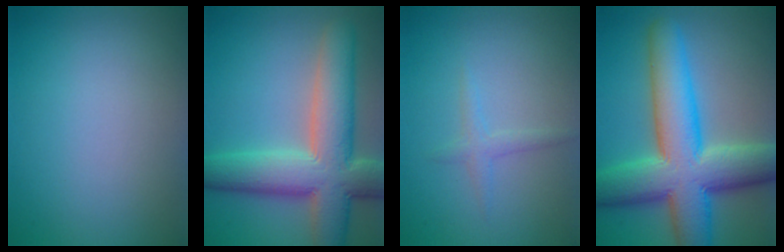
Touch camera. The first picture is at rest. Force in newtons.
{"total": 10.4, "press": 10.4, "slide": 1.0}
{"total": 1.2, "press": 1.2, "slide": 0.1}
{"total": 12.1, "press": 12.1, "slide": 0.4}